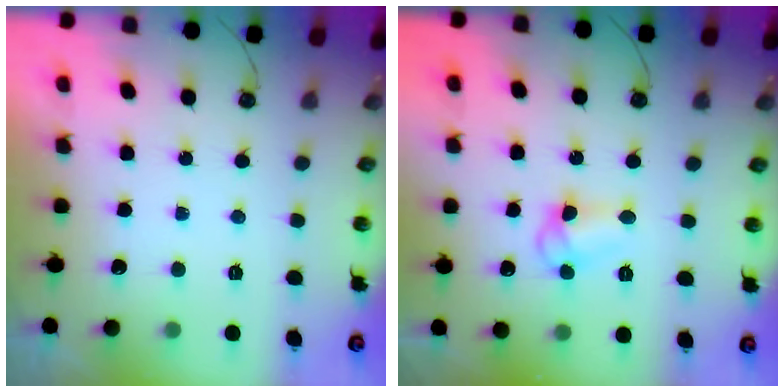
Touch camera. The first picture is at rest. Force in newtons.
{"total": 8.0, "press": 7.9, "slide": 0.5}